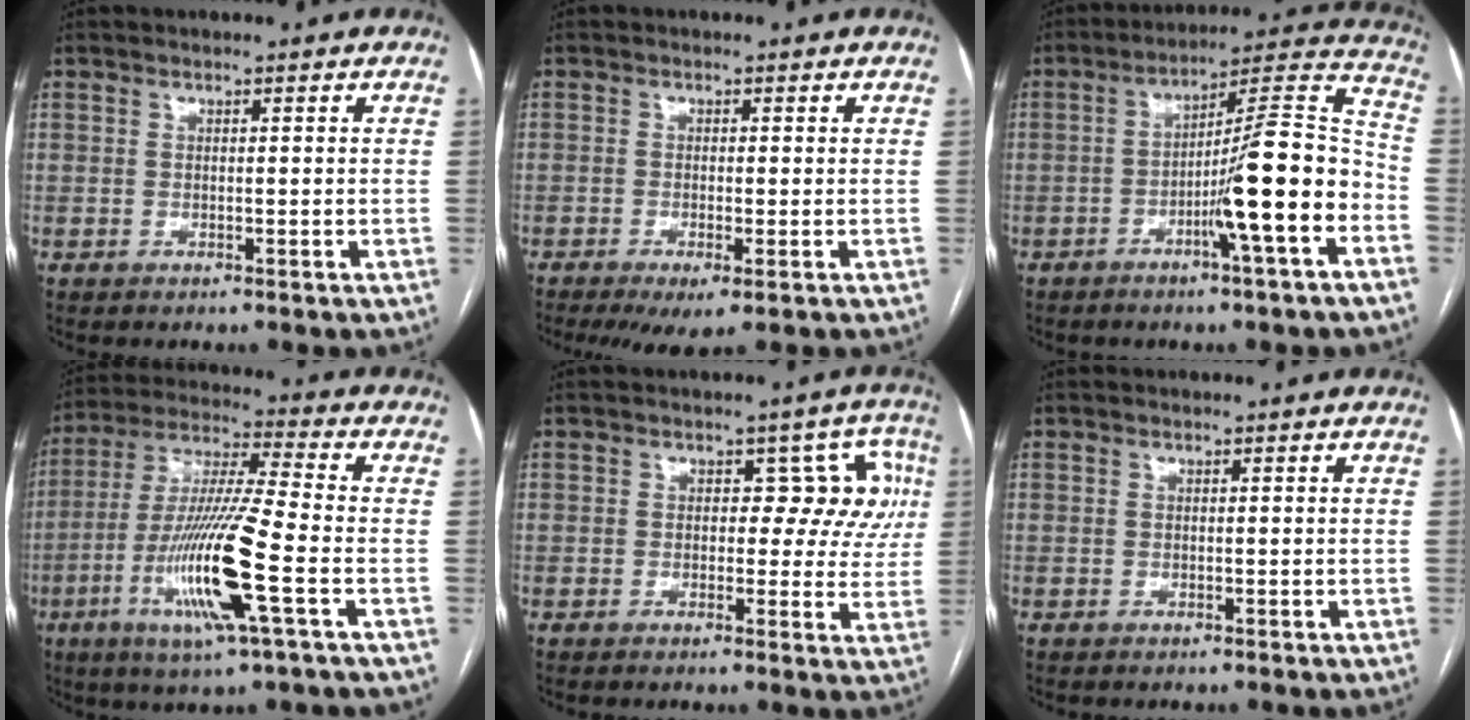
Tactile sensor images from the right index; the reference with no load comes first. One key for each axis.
{"total": 4.3, "fx": -2.2, "fy": 0.9, "fz": 3.6, "tx": -0.056, "ty": -0.012, "tz": -0.032}
{"total": 14.5, "fx": -5.1, "fy": -0.1, "fz": 13.6, "tx": -0.204, "ty": 0.014, "tz": -0.082}
{"total": 16.1, "fx": -5.2, "fy": 0.0, "fz": 15.2, "tx": -0.311, "ty": -0.018, "tz": -0.102}
{"total": 7.0, "fx": 1.2, "fy": 4.1, "fz": 5.6, "tx": -0.045, "ty": 0.031, "tz": 0.013}
{"total": 0.0}